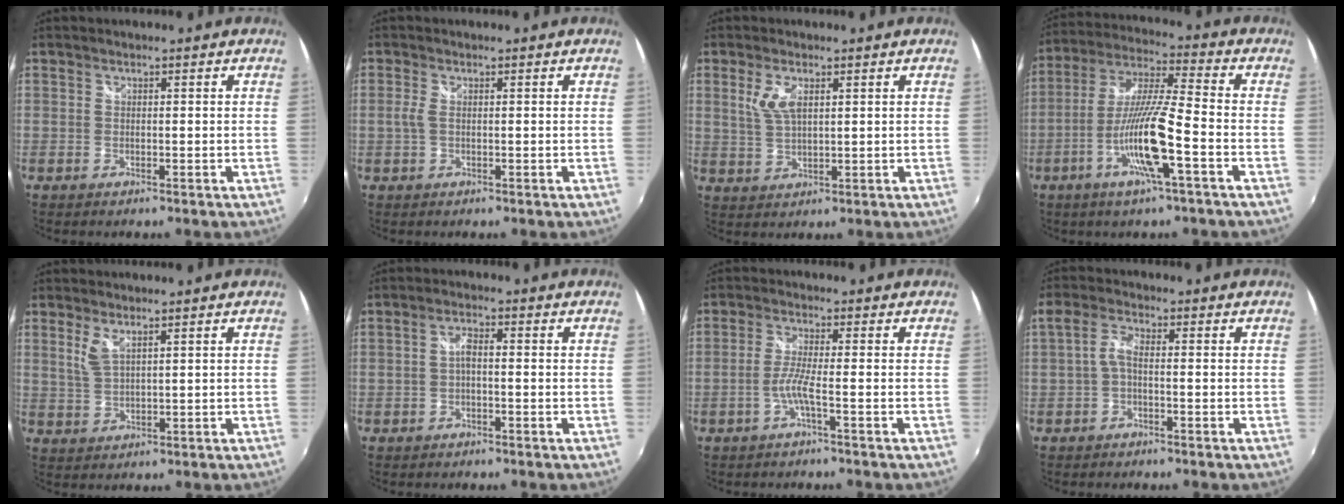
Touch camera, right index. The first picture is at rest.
{"total": 1.8, "force": [-0.1, 0.6, 1.7], "torque": [-0.036, 0.000, -0.004]}
{"total": 4.6, "force": [1.7, 1.9, 3.9], "torque": [-0.079, 0.001, 0.036]}
{"total": 13.4, "force": [-5.4, 0.4, 12.3], "torque": [-0.246, -0.006, -0.106]}
{"total": 3.1, "force": [1.7, 0.8, 2.4], "torque": [-0.049, -0.003, 0.035]}
{"total": 2.3, "force": [-0.7, 0.7, 2.1], "torque": [-0.045, 0.008, -0.013]}
{"total": 3.2, "force": [-1.6, -0.7, 2.7], "torque": [-0.062, -0.002, -0.031]}
{"total": 2.9, "force": [-1.0, 0.8, 2.6], "torque": [-0.061, 0.008, -0.022]}